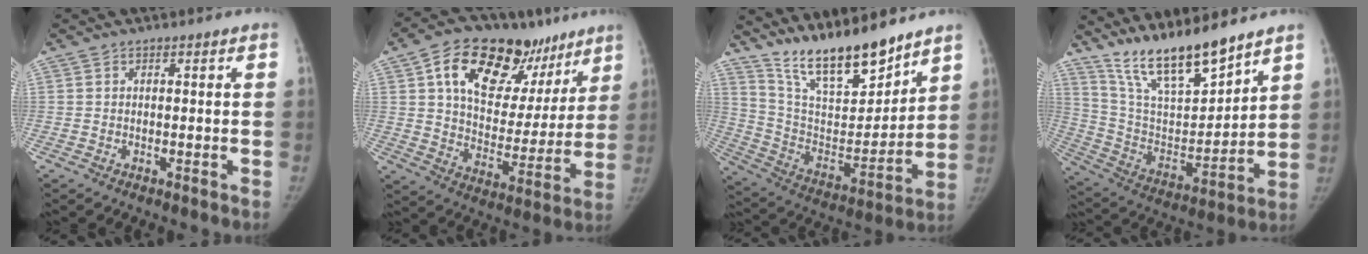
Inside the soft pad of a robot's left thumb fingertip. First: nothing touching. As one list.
[{"total": 25.5, "force": [14.0, 14.7, 15.5], "torque": [-0.191, -0.009, 0.227]}, {"total": 18.6, "force": [15.3, 4.9, 9.3], "torque": [-0.118, -0.099, 0.280]}, {"total": 16.9, "force": [13.9, 3.6, 8.9], "torque": [-0.131, -0.081, 0.268]}]